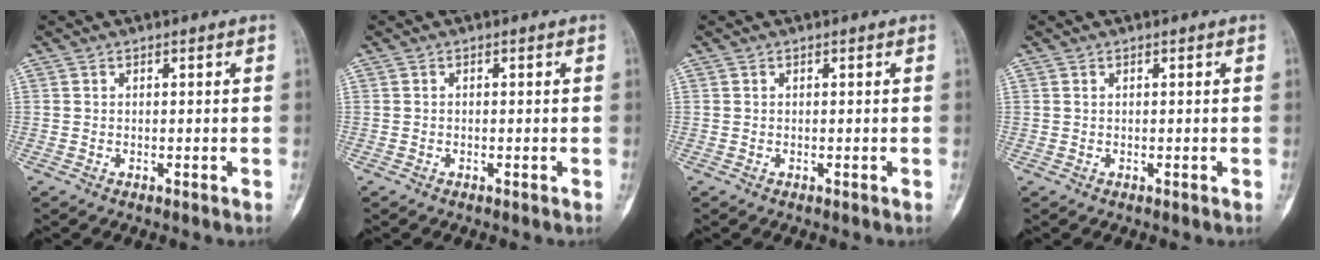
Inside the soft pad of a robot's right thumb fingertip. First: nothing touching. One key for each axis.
{"total": 0.0}
{"total": 0.0}
{"total": 0.0}